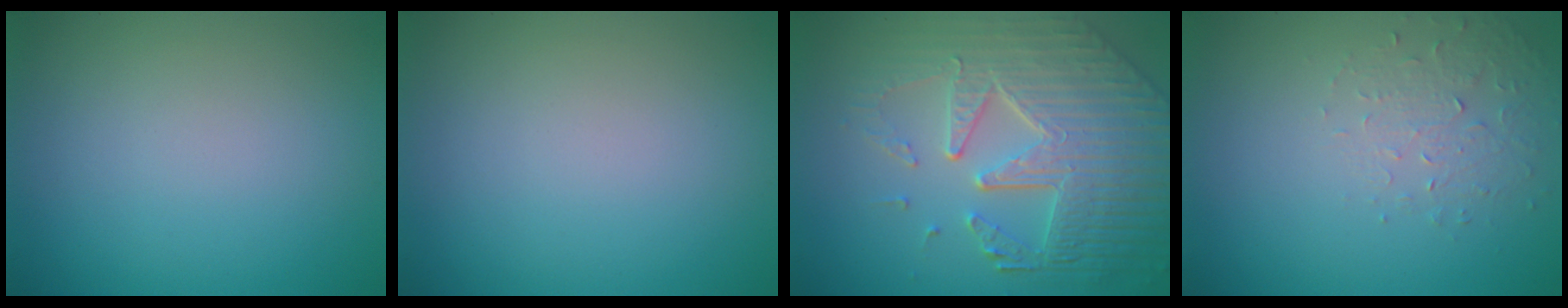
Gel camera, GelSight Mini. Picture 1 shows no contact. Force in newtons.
{"total": 0.0}
{"total": 8.7, "press": 6.0, "slide": 6.4}
{"total": 1.6, "press": 0.9, "slide": 1.3}